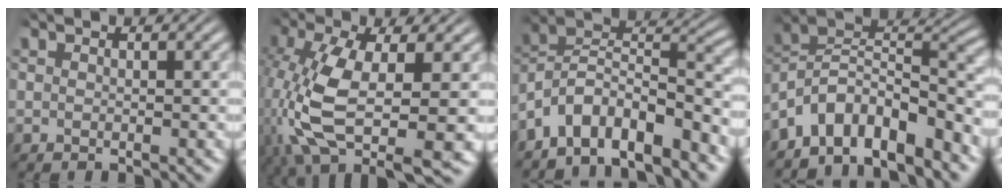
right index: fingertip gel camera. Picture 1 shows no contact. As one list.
[{"total": 9.6, "force": [-3.1, 4.8, 7.8], "torque": [-0.198, -0.052, -0.021]}, {"total": 11.5, "force": [-3.7, 8.8, 6.5], "torque": [-0.154, -0.033, -0.063]}, {"total": 12.9, "force": [-3.7, 9.8, 7.6], "torque": [-0.164, -0.031, -0.066]}]